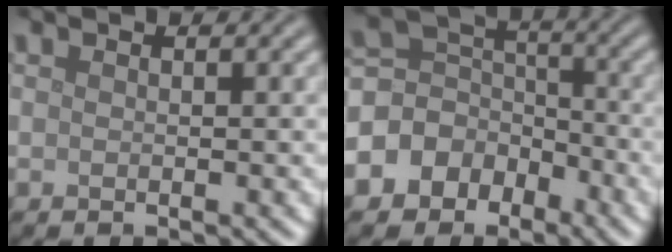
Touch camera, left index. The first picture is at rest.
{"total": 7.5, "force": [-3.7, 6.2, 1.9], "torque": [-0.031, 0.016, -0.093]}